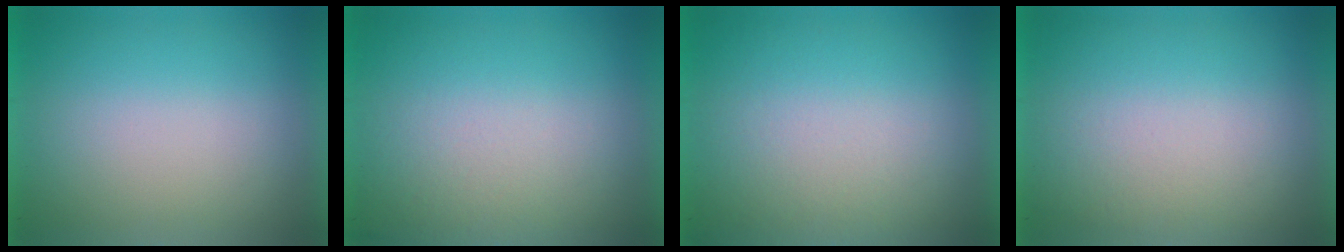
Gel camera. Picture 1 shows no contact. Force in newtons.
{"total": 2.7}
{"total": 2.7}
{"total": 1.4}